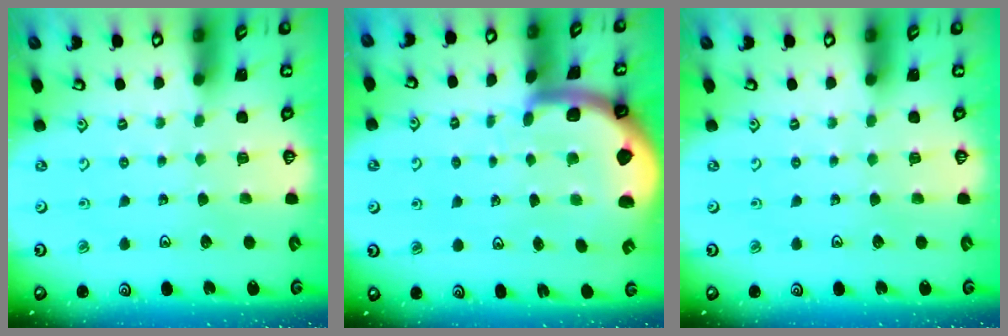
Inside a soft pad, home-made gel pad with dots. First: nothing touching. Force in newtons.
{"total": 3.5, "press": 3.5, "slide": 0.5}
{"total": 0.0}